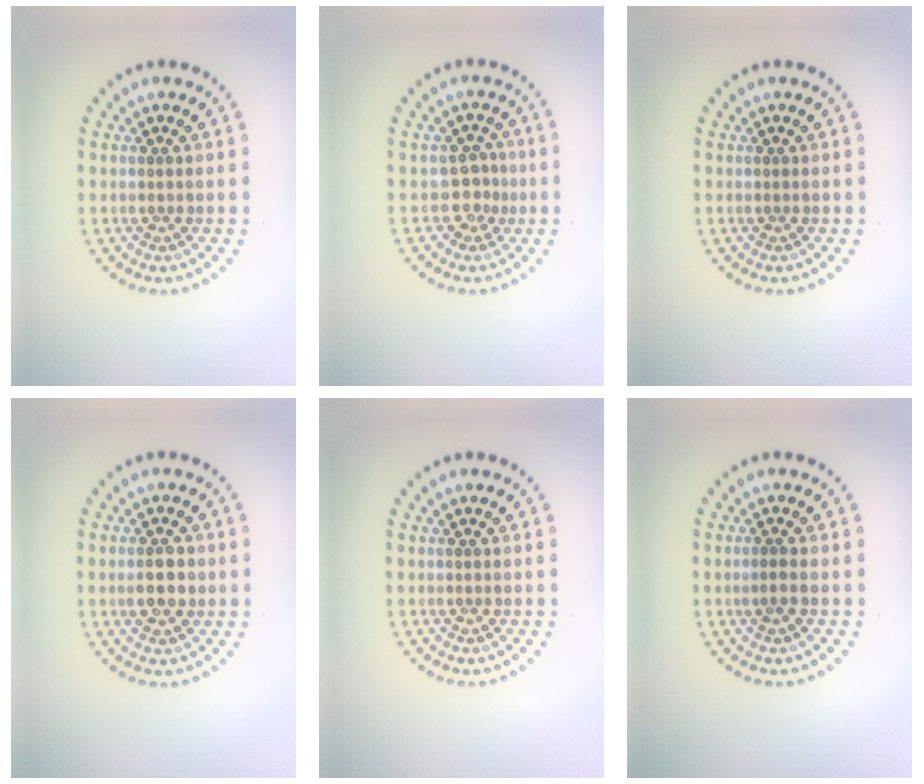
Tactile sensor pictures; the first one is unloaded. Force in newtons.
{"total": 1.8, "press": 1.3, "slide": 1.3}
{"total": 0.0}
{"total": 2.9, "press": 2.9, "slide": 0.1}
{"total": 0.0}
{"total": 0.9, "press": 0.9, "slide": 0.4}